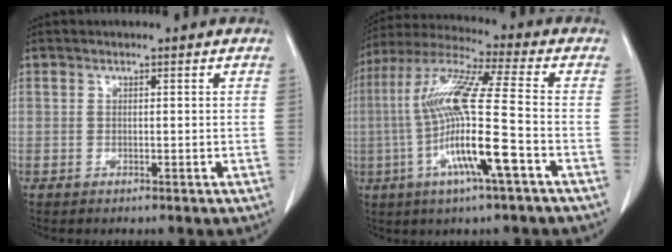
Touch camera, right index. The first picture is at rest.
{"total": 16.2, "force": [-3.8, -0.2, 15.7], "torque": [-0.321, -0.008, -0.081]}